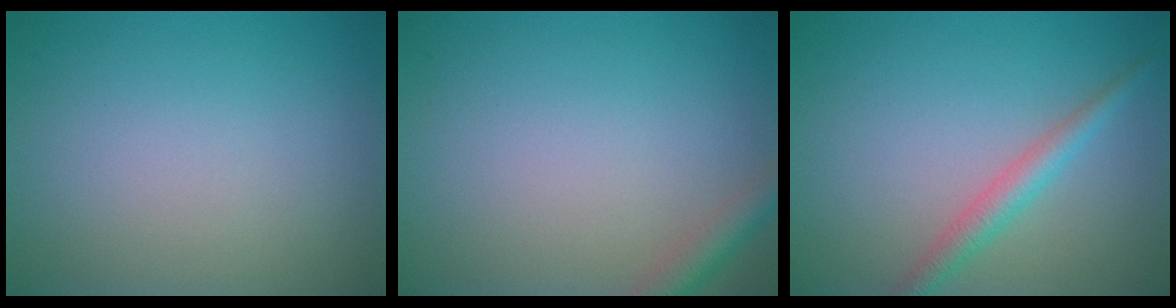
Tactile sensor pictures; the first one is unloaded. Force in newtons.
{"total": 2.2, "press": 2.2, "slide": 0.2}
{"total": 2.5, "press": 2.5, "slide": 0.0}